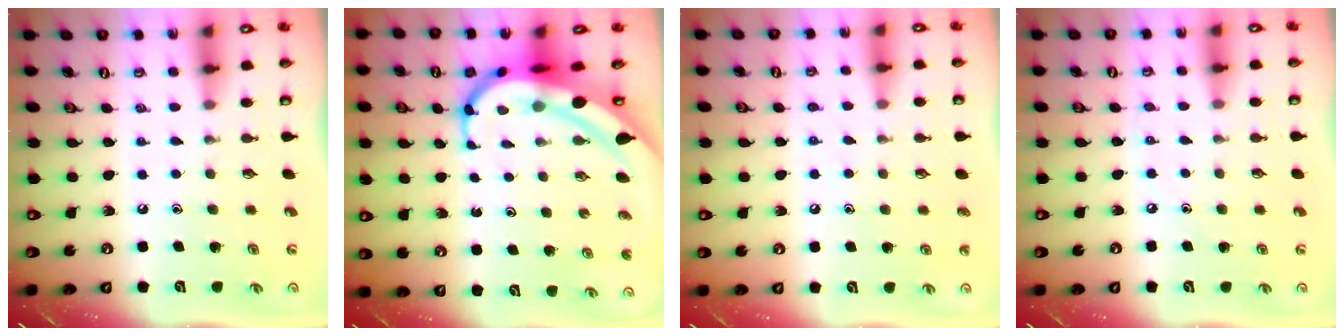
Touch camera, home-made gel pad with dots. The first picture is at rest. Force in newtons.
{"total": 9.6, "press": 9.6, "slide": 1.2}
{"total": 5.6, "press": 5.5, "slide": 0.5}
{"total": 2.8, "press": 2.8, "slide": 0.3}